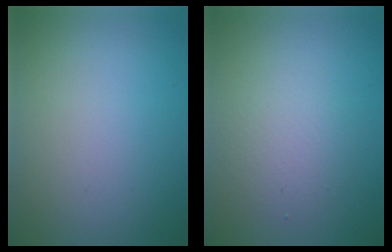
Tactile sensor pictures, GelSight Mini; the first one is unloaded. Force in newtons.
{"total": 2.8, "press": 2.8, "slide": 0.1}